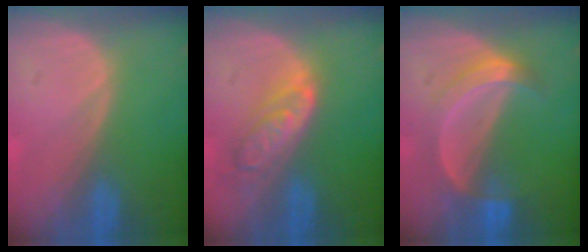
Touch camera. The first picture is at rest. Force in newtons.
{"total": 6.3, "press": 5.6, "slide": 2.9}
{"total": 5.3, "press": 5.2, "slide": 1.2}